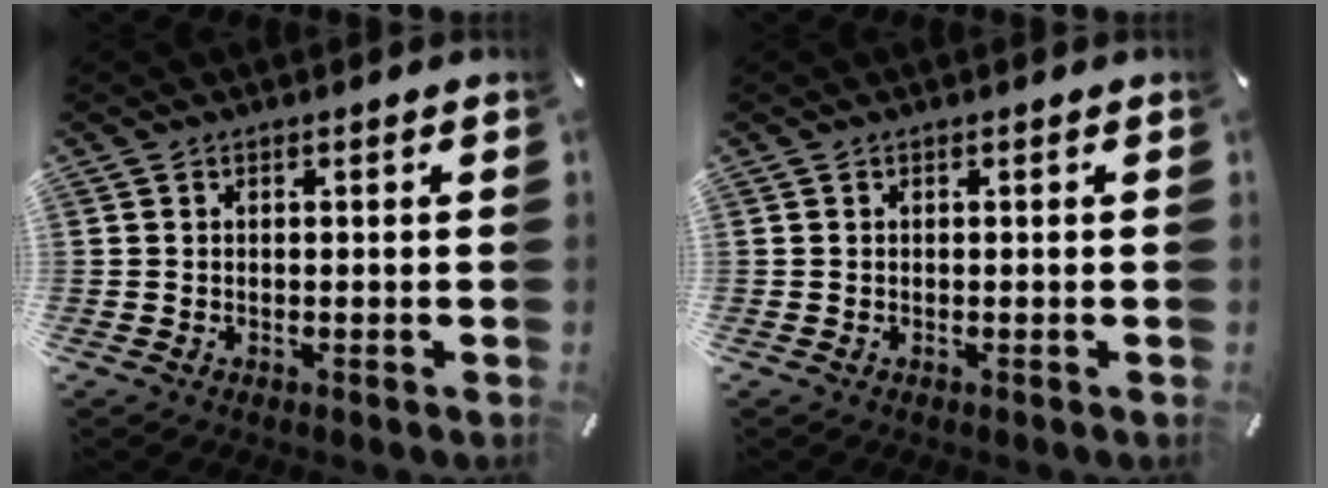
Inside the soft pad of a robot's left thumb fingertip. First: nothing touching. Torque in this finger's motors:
{"motor_torque": [0.09, 0.10, 0.01, 0.00, 0.00]}